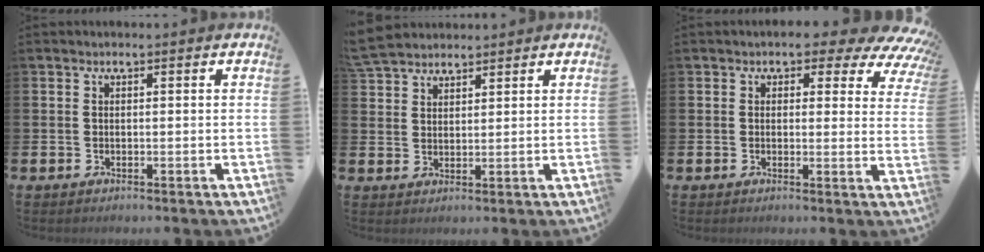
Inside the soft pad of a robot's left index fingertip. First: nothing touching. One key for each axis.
{"total": 5.2, "fx": 4.9, "fy": 1.6, "fz": 0.9, "tx": -0.031, "ty": -0.011, "tz": 0.094}
{"total": 4.0, "fx": 2.5, "fy": 2.4, "fz": 2.0, "tx": -0.028, "ty": -0.021, "tz": 0.032}